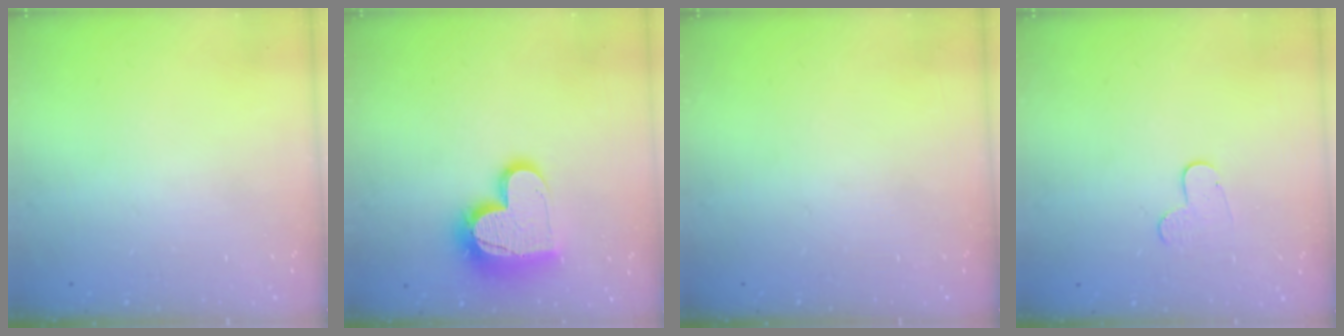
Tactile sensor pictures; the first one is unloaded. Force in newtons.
{"total": 15.9, "press": 15.9, "slide": 1.1}
{"total": 0.0}
{"total": 5.7, "press": 5.7, "slide": 0.5}